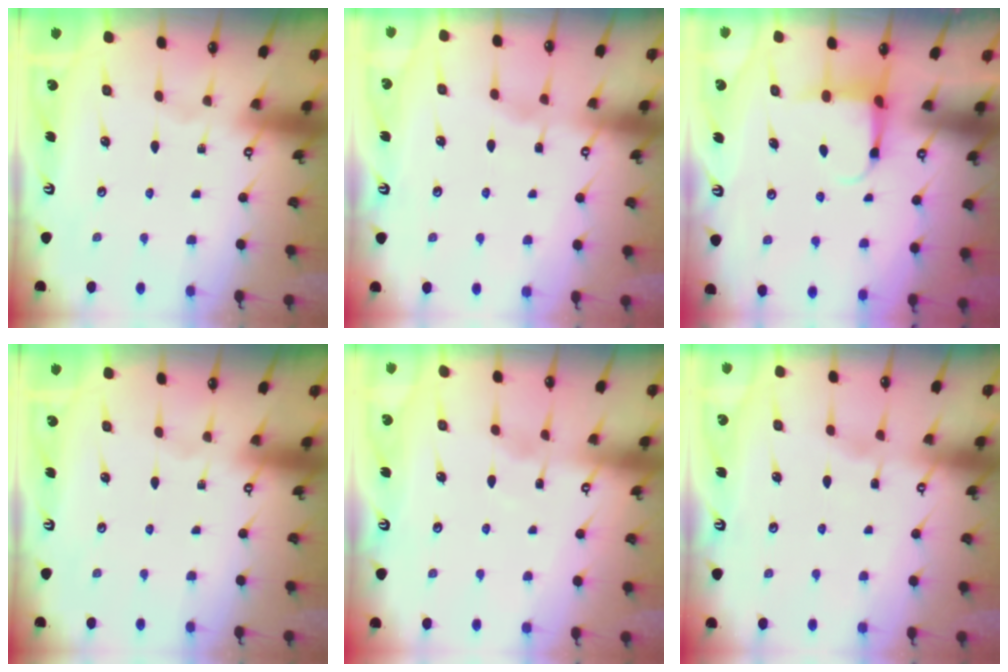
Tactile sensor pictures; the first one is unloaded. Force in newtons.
{"total": 2.8, "press": 2.8, "slide": 0.3}
{"total": 3.6, "press": 3.6, "slide": 0.5}
{"total": 0.0}
{"total": 2.8, "press": 2.8, "slide": 0.5}
{"total": 2.8, "press": 2.8, "slide": 0.3}